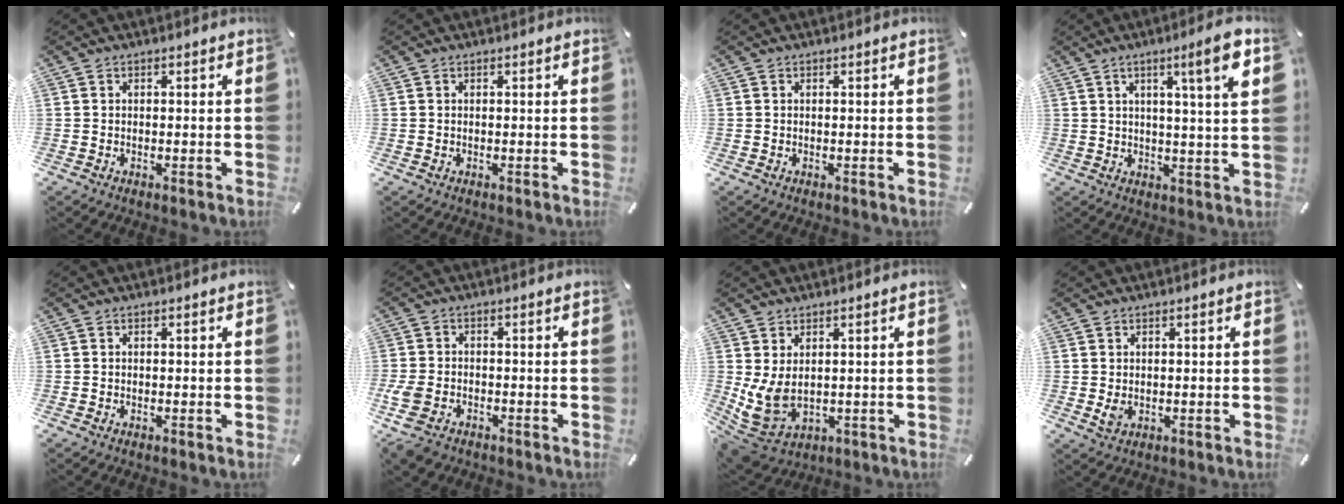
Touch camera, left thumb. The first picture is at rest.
{"total": 0.0}
{"total": 0.0}
{"total": 10.4, "force": [4.5, 0.3, 9.4], "torque": [-0.145, -0.013, 0.062]}
{"total": 0.0}
{"total": 5.7, "force": [-2.9, 3.8, 3.1], "torque": [-0.084, 0.004, -0.056]}
{"total": 9.0, "force": [1.3, 6.5, 6.1], "torque": [-0.146, -0.022, 0.028]}
{"total": 2.1, "force": [0.1, 1.7, 1.2], "torque": [-0.021, -0.006, 0.000]}